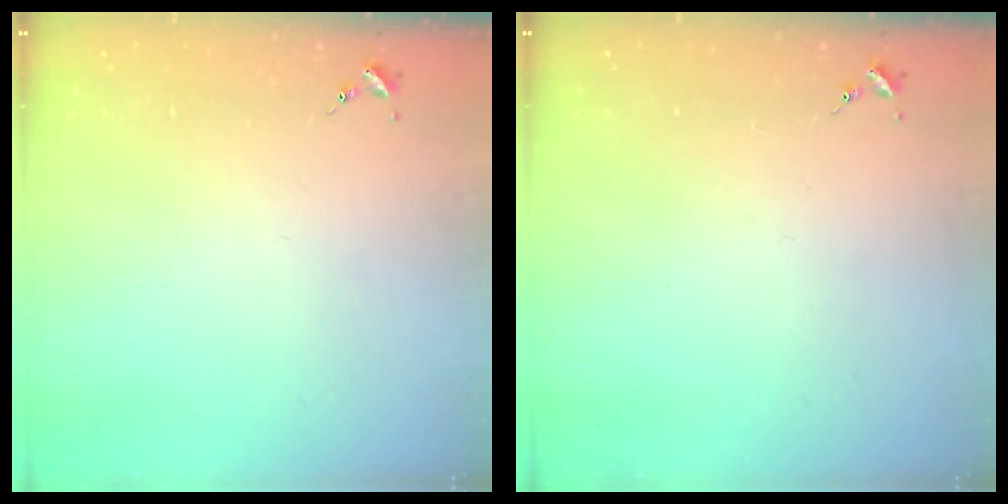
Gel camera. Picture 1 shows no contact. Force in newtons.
{"total": 0.0}